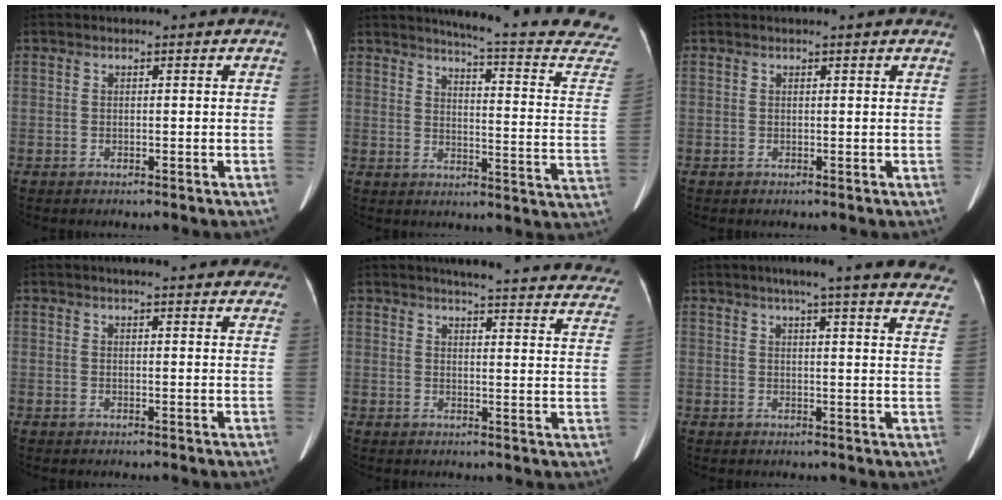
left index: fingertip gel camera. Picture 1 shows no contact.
{"total": 22.3, "force": [20.7, -1.4, 8.2], "torque": [-0.115, -0.143, 0.231]}
{"total": 2.8, "force": [2.5, 0.2, 1.2], "torque": [-0.016, 0.011, 0.018]}
{"total": 16.4, "force": [14.8, 2.9, 6.2], "torque": [-0.060, 0.004, 0.161]}
{"total": 26.0, "force": [23.9, 2.8, 9.7], "torque": [-0.113, -0.077, 0.256]}
{"total": 23.3, "force": [20.3, 1.2, 11.2], "torque": [-0.151, -0.046, 0.227]}